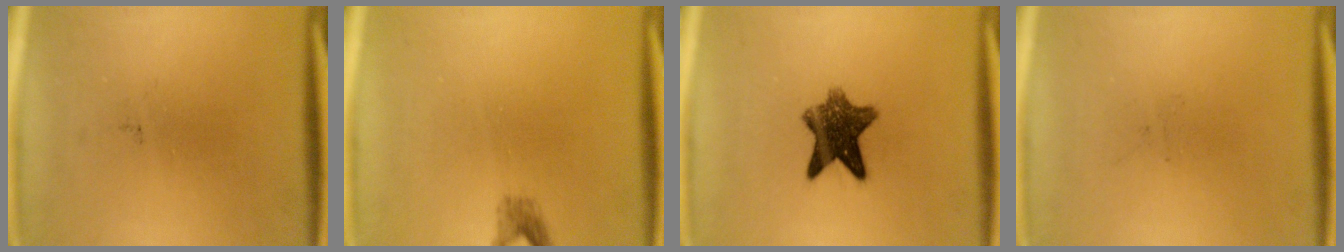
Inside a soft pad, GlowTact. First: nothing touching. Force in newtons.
{"total": 1.5}
{"total": 8.8}
{"total": 0.0}